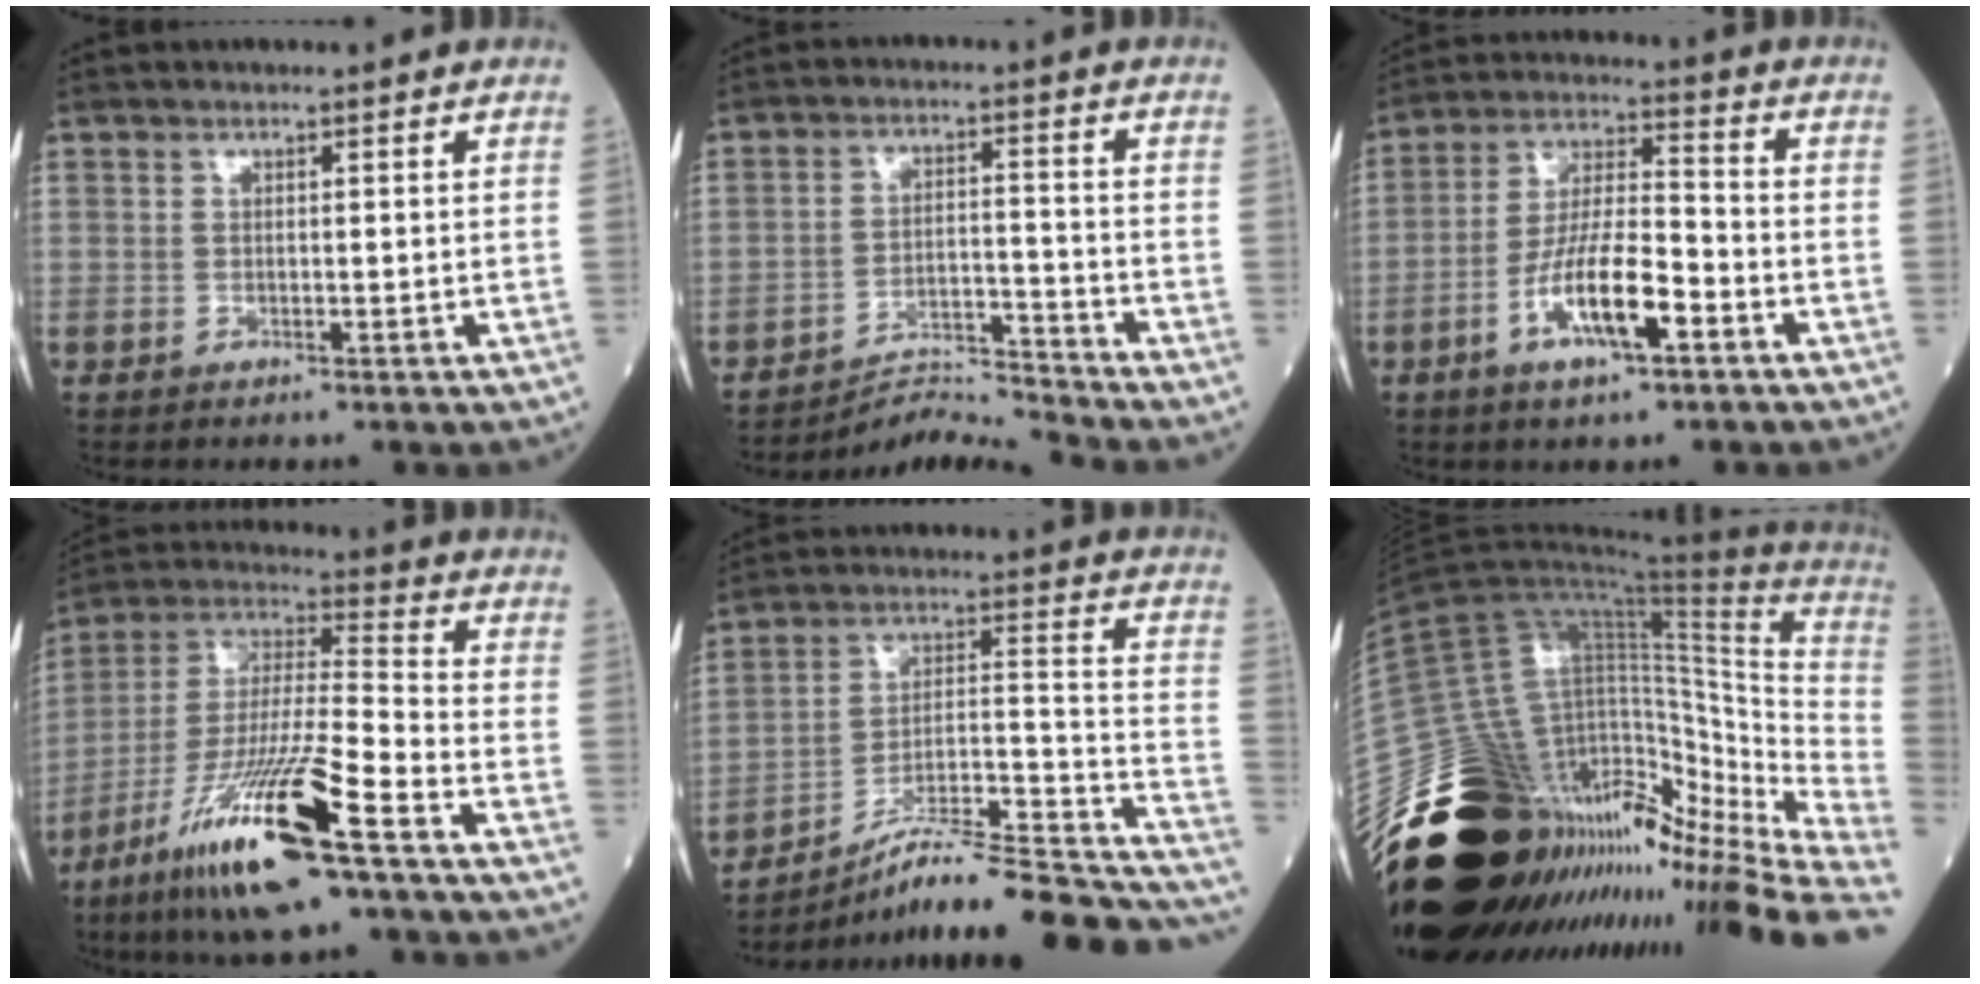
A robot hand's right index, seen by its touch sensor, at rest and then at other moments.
{"total": 7.2, "force": [-6.5, -2.9, -1.3], "torque": [0.008, 0.002, -0.115]}
{"total": 10.8, "force": [-4.7, 2.4, 9.4], "torque": [-0.182, 0.000, -0.088]}
{"total": 19.4, "force": [-10.8, 1.3, 16.0], "torque": [-0.340, -0.045, -0.203]}
{"total": 26.3, "force": [-22.2, 2.5, 13.8], "torque": [-0.132, 0.014, -0.330]}
{"total": 37.6, "force": [-24.9, 12.5, 25.2], "torque": [-0.365, 0.016, -0.379]}